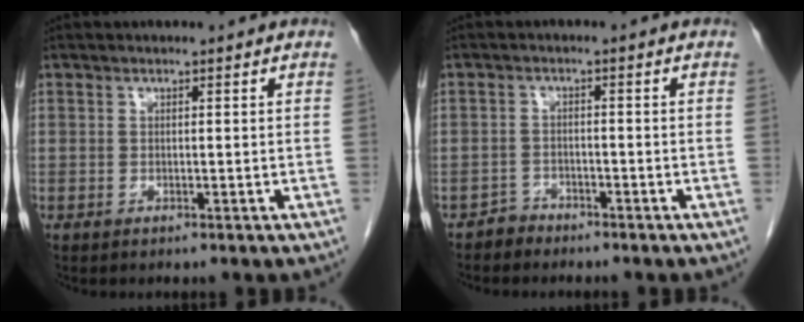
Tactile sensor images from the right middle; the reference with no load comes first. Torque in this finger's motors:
{"motor_torque": [0.26, -0.26, 0.01, 0.00]}